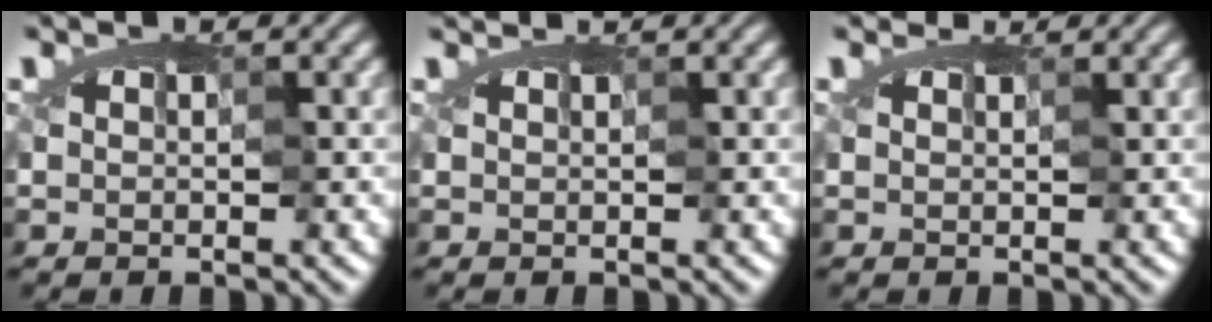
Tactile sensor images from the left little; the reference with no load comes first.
{"total": 0.9, "force": [0.8, 0.2, 0.3], "torque": [-0.012, 0.002, 0.019]}
{"total": 0.9, "force": [0.8, 0.0, -0.4], "torque": [-0.004, -0.011, 0.024]}